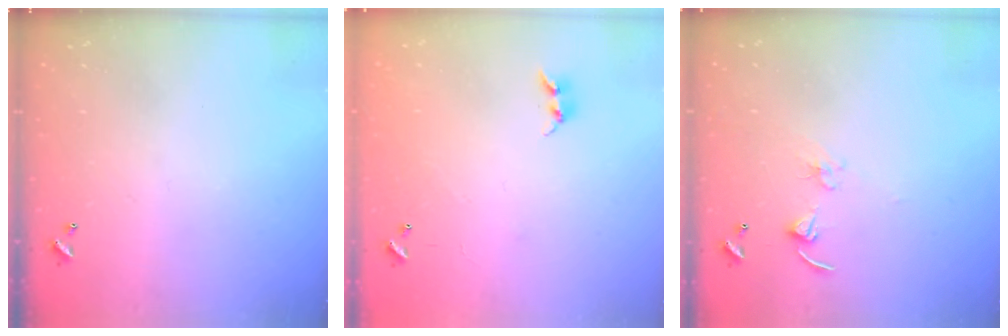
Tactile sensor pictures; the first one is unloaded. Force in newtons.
{"total": 5.9, "press": 5.9, "slide": 0.4}
{"total": 2.7, "press": 2.7, "slide": 0.2}